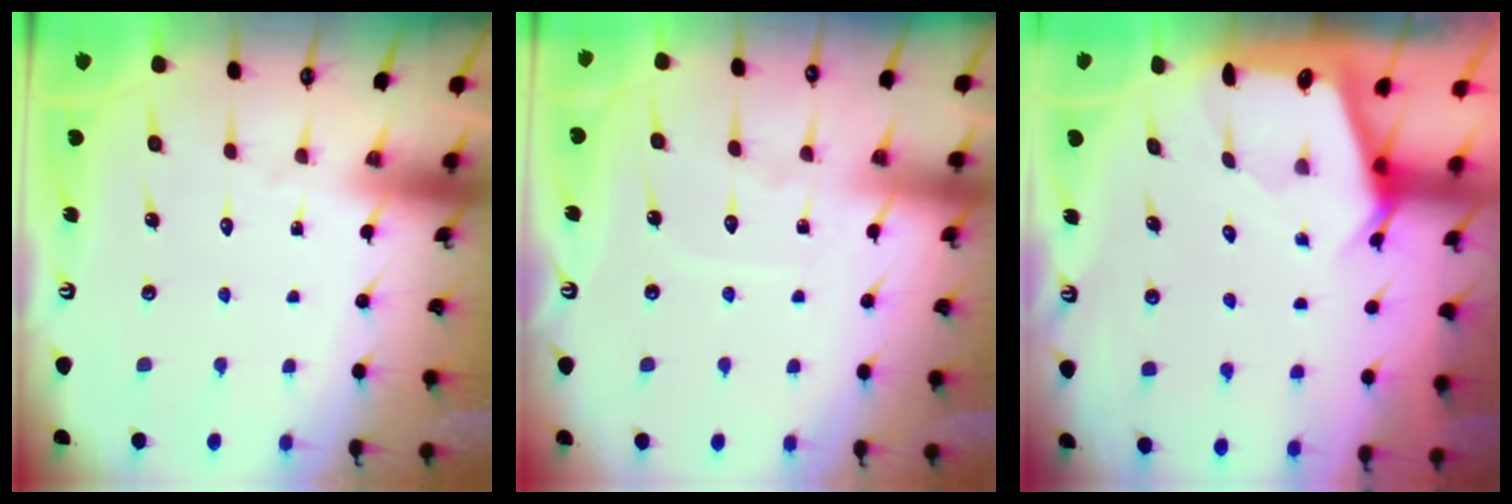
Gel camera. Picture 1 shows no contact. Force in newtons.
{"total": 5.1, "press": 5.1, "slide": 0.6}
{"total": 2.5, "press": 2.4, "slide": 0.3}